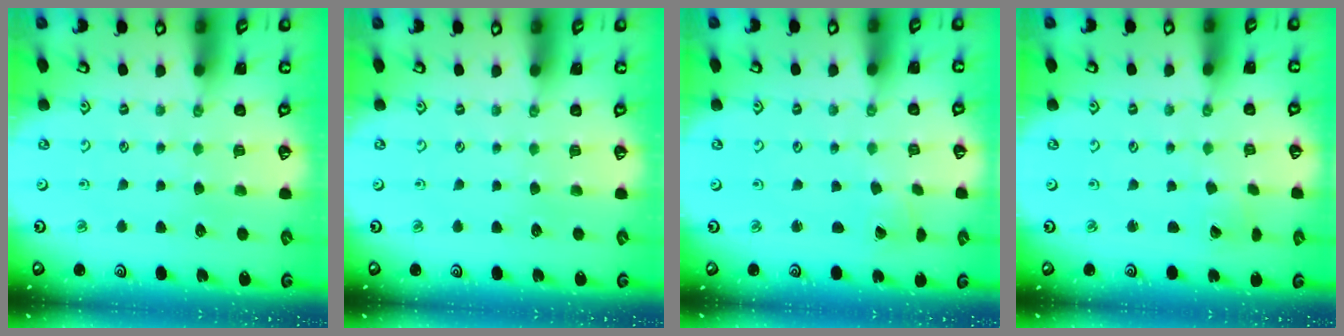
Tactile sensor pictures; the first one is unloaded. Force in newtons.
{"total": 0.0}
{"total": 1.7, "press": 1.7, "slide": 0.3}
{"total": 0.0}